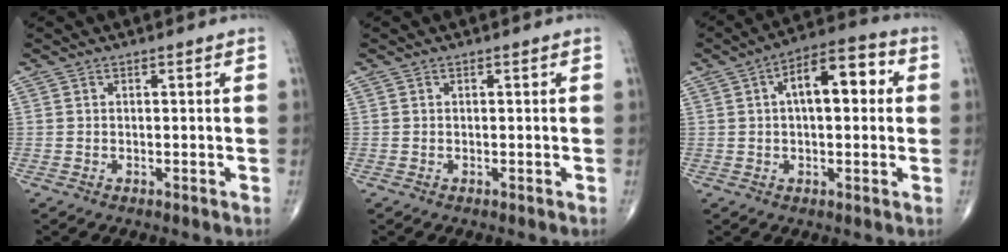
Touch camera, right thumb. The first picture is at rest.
{"total": 0.0}
{"total": 11.4, "force": [2.2, 5.3, 9.8], "torque": [-0.134, 0.029, 0.025]}